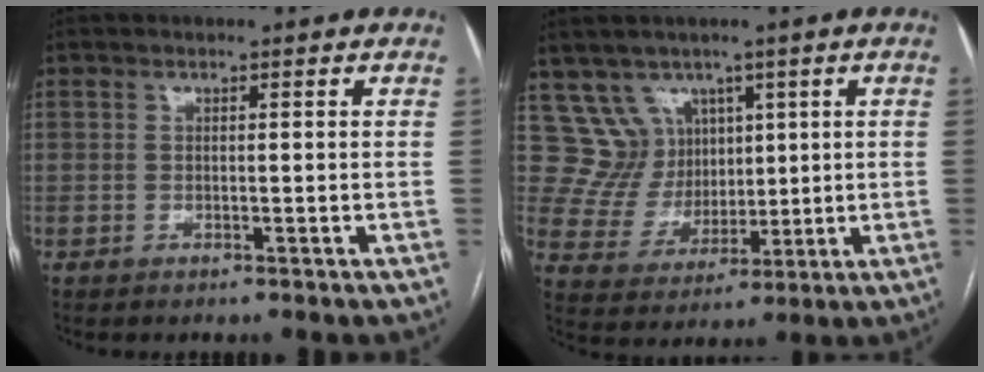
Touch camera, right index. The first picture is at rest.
{"total": 8.4, "force": [5.1, 6.7, 0.3], "torque": [-0.013, 0.033, 0.109]}